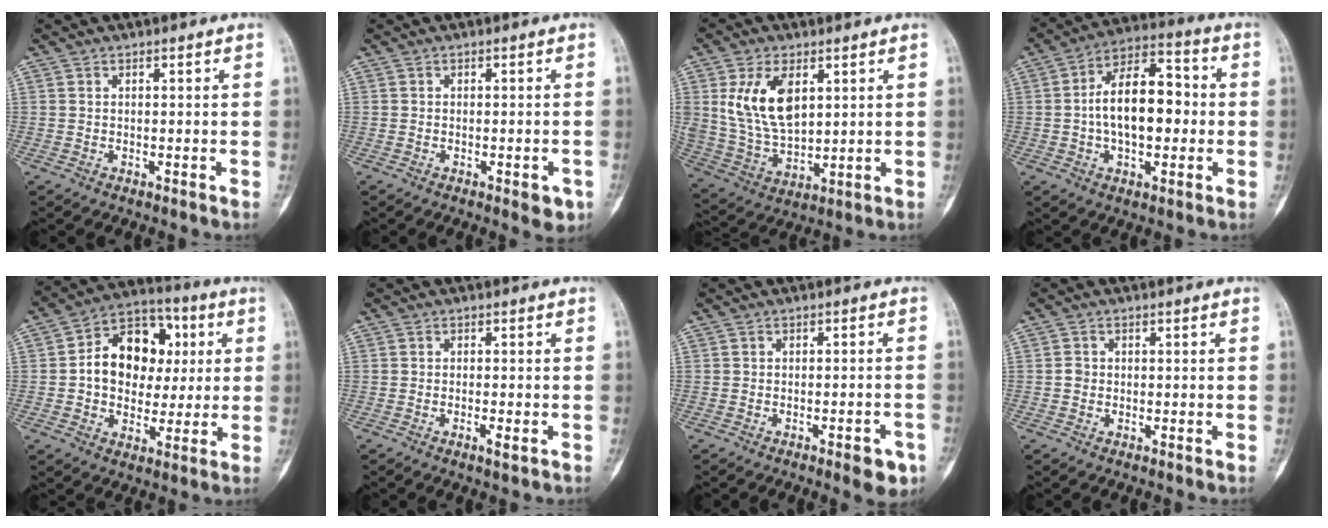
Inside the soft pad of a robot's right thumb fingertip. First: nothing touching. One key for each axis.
{"total": 3.4, "fx": -1.5, "fy": 1.4, "fz": 2.7, "tx": -0.022, "ty": 0.004, "tz": -0.014}
{"total": 13.5, "fx": 4.3, "fy": 7.7, "fz": 10.2, "tx": -0.190, "ty": -0.015, "tz": 0.098}
{"total": 15.0, "fx": -0.3, "fy": 8.3, "fz": 12.4, "tx": -0.186, "ty": 0.036, "tz": -0.013}
{"total": 15.8, "fx": 1.9, "fy": 11.9, "fz": 10.2, "tx": -0.110, "ty": 0.020, "tz": 0.025}
{"total": 1.9, "fx": -0.8, "fy": 0.4, "fz": 1.6, "tx": -0.028, "ty": -0.003, "tz": -0.015}
{"total": 5.2, "fx": -2.8, "fy": 1.6, "fz": 4.0, "tx": -0.039, "ty": 0.013, "tz": -0.031}
{"total": 1.3, "fx": -0.2, "fy": 1.2, "fz": 0.5, "tx": -0.002, "ty": 0.005, "tz": -0.005}